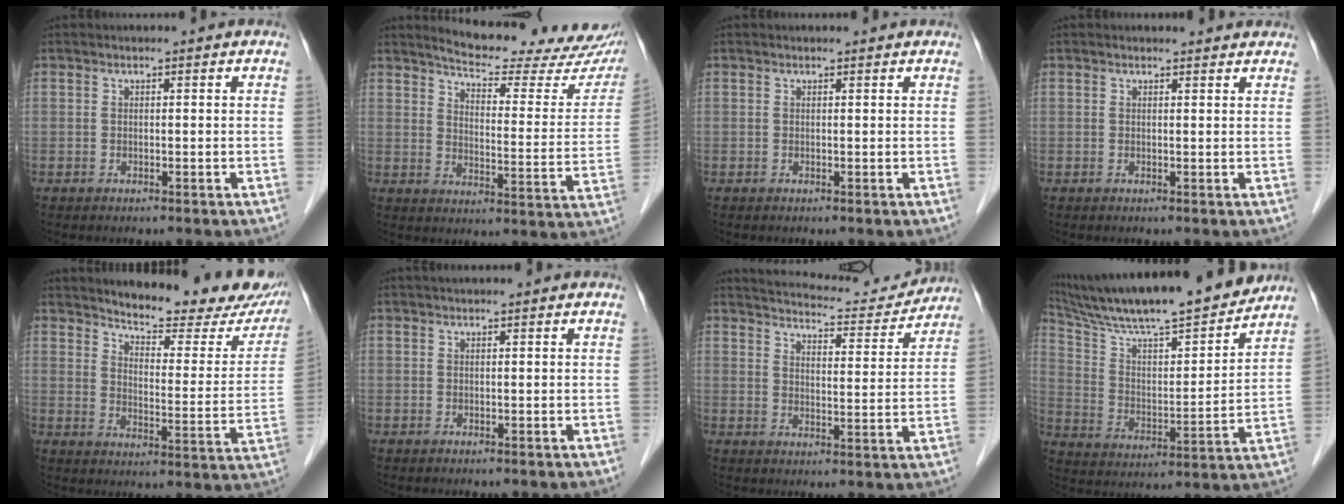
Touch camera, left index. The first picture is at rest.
{"total": 20.7, "force": [18.6, 3.6, 8.2], "torque": [-0.103, -0.058, 0.220]}
{"total": 1.0, "force": [1.0, 0.1, 0.1], "torque": [-0.010, 0.005, 0.011]}
{"total": 2.6, "force": [2.5, 0.5, 0.2], "torque": [-0.009, 0.003, 0.023]}
{"total": 19.7, "force": [17.8, 4.3, 7.5], "torque": [-0.086, -0.051, 0.213]}
{"total": 2.0, "force": [1.7, 0.1, 1.0], "torque": [-0.007, 0.025, 0.027]}
{"total": 13.7, "force": [13.2, 2.1, 3.1], "torque": [-0.042, -0.004, 0.169]}
{"total": 21.4, "force": [18.6, 1.7, 10.4], "torque": [-0.182, 0.004, 0.301]}